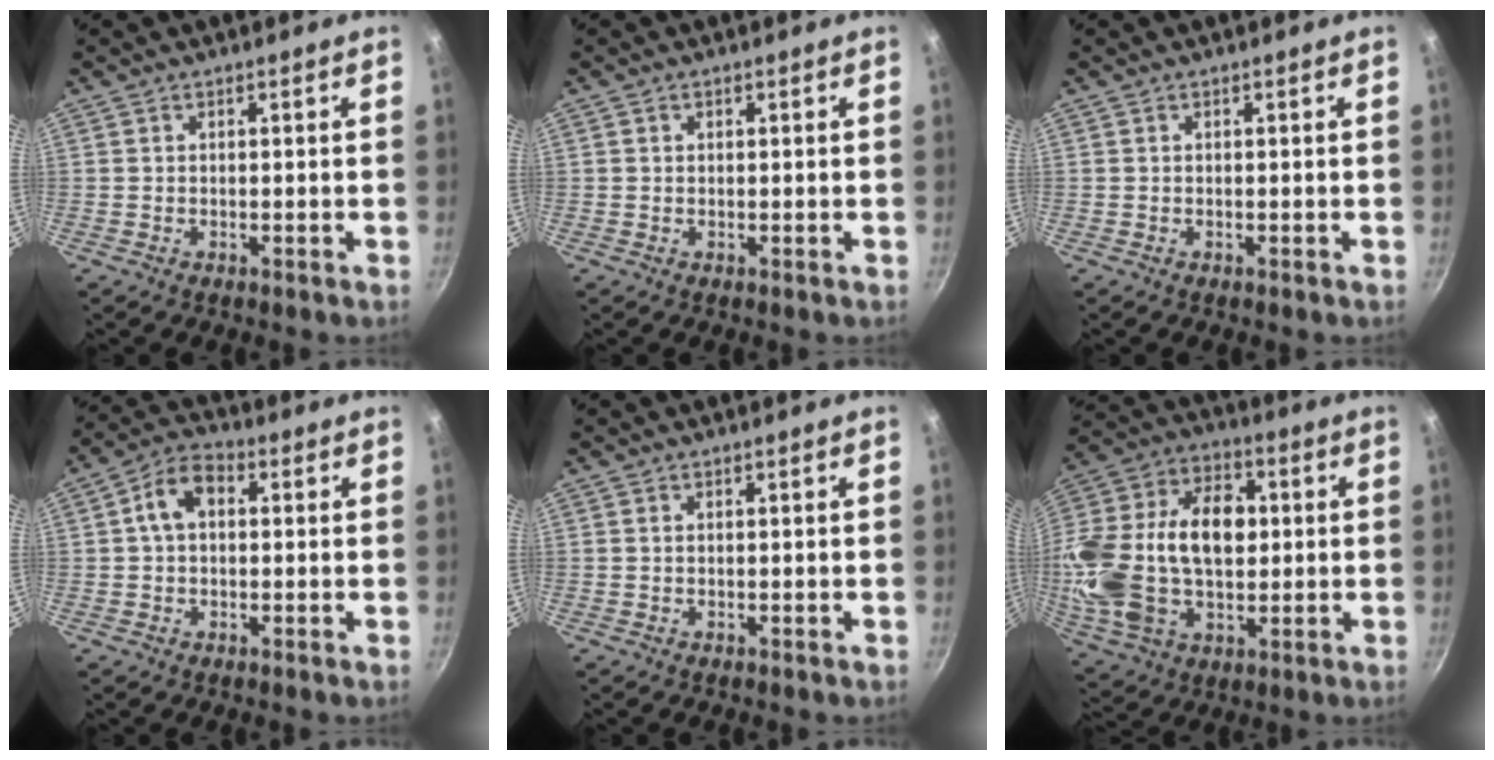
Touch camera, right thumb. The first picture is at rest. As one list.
[{"total": 0.6, "force": [0.2, 0.5, 0.2], "torque": [-0.002, 0.004, 0.003]}, {"total": 0.0}, {"total": 7.3, "force": [1.1, 4.9, 5.2], "torque": [-0.080, 0.022, 0.007]}, {"total": 0.0}, {"total": 25.5, "force": [1.0, 16.4, 19.5], "torque": [-0.353, 0.028, 0.019]}]